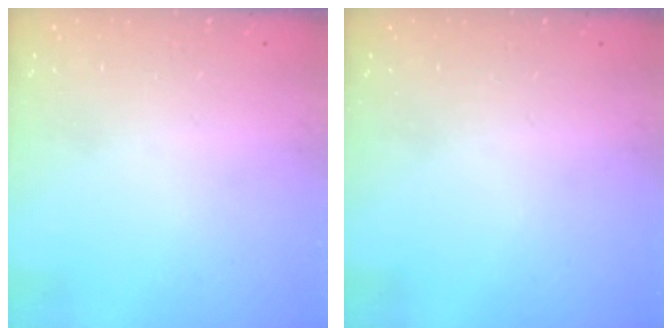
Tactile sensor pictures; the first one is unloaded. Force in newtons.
{"total": 0.0}